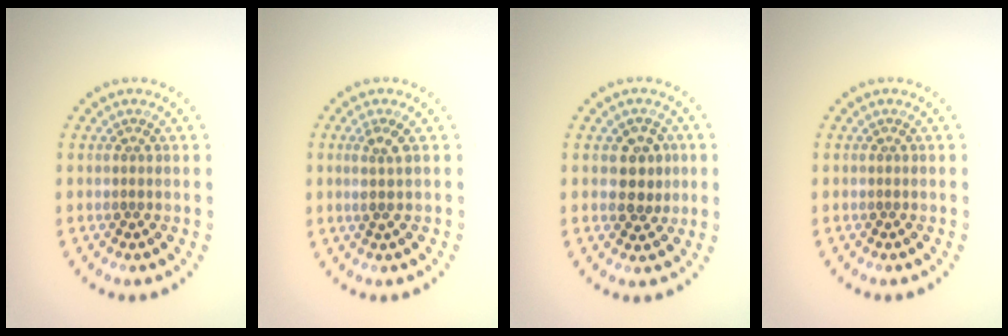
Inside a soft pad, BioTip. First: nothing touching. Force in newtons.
{"total": 1.6, "press": 1.2, "slide": 1.0}
{"total": 2.7, "press": 2.6, "slide": 0.6}
{"total": 0.0}